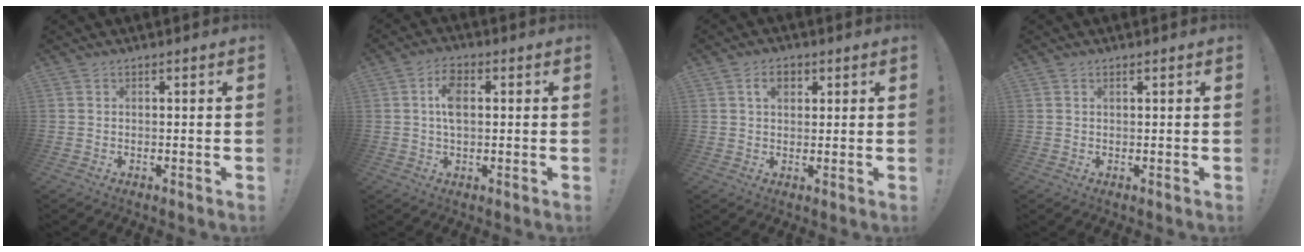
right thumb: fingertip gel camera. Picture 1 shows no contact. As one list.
[{"total": 6.7, "force": [1.0, 3.8, 5.5], "torque": [-0.084, 0.004, 0.016]}, {"total": 4.6, "force": [1.7, 3.0, 3.0], "torque": [-0.046, 0.005, 0.027]}, {"total": 0.5, "force": [0.3, 0.1, 0.4], "torque": [-0.005, -0.001, 0.004]}]